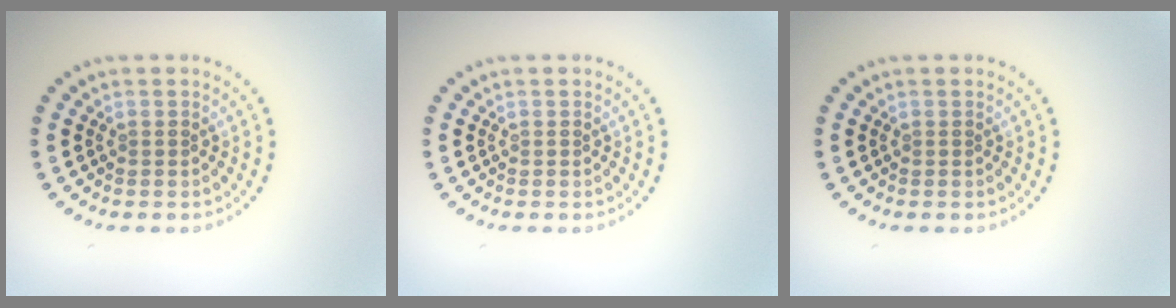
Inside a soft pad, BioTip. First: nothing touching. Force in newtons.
{"total": 0.0}
{"total": 0.0}